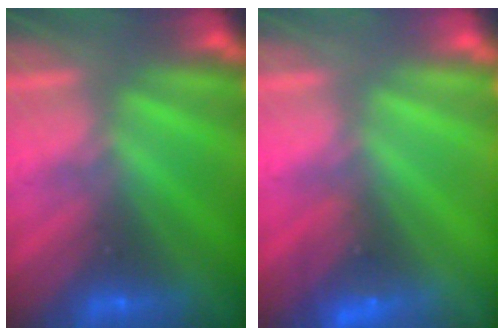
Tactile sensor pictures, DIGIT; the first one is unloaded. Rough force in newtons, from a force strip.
{"total": 2.5}